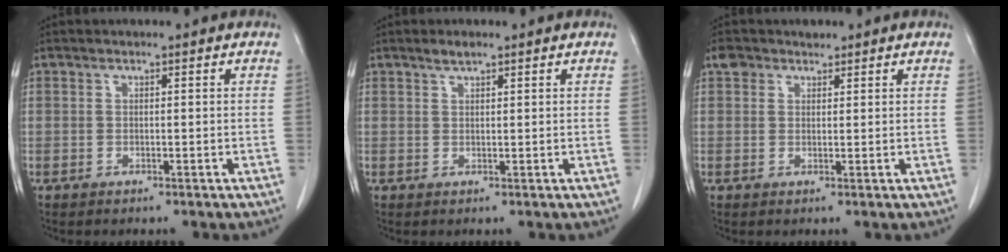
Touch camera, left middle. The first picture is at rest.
{"total": 1.5, "force": [1.2, 0.3, 0.8], "torque": [-0.020, 0.001, 0.024]}
{"total": 2.4, "force": [1.7, 1.7, 0.4], "torque": [-0.009, 0.012, 0.029]}